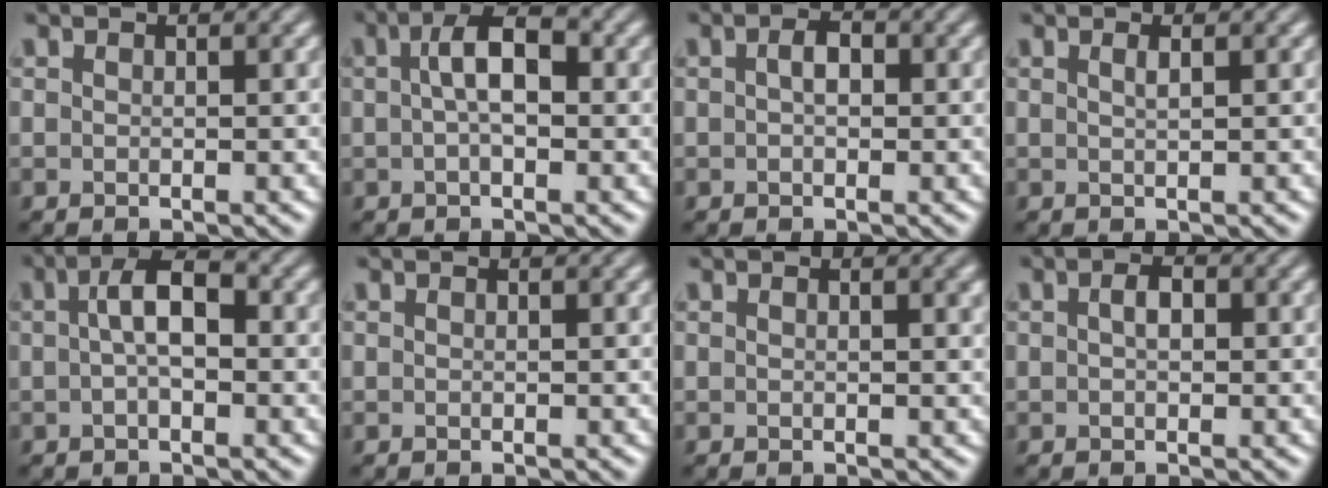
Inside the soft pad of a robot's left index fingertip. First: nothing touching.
{"total": 4.2, "force": [0.5, 1.7, 3.8], "torque": [-0.066, 0.009, 0.002]}
{"total": 1.8, "force": [0.2, 1.0, 1.4], "torque": [-0.023, 0.004, -0.002]}
{"total": 0.9, "force": [0.4, 0.3, 0.8], "torque": [-0.008, 0.004, 0.005]}
{"total": 3.8, "force": [0.2, 1.5, 3.4], "torque": [-0.062, 0.009, -0.002]}
{"total": 0.0}
{"total": 0.9, "force": [0.4, 0.2, 0.8], "torque": [-0.008, 0.002, 0.005]}
{"total": 1.5, "force": [0.2, 0.8, 1.2], "torque": [-0.019, 0.004, 0.000]}